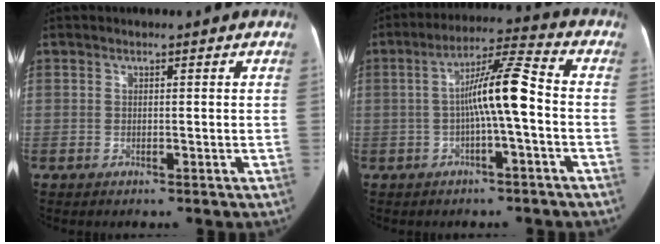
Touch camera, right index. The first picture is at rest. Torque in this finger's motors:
{"motor_torque": [1.51, -0.27, 0.51, 0.16]}